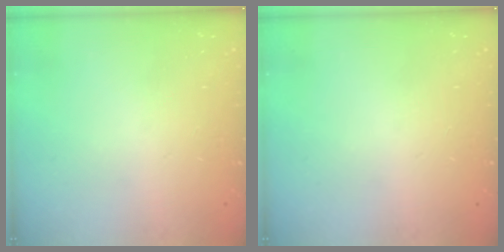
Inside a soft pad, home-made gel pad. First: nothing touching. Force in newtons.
{"total": 0.0}